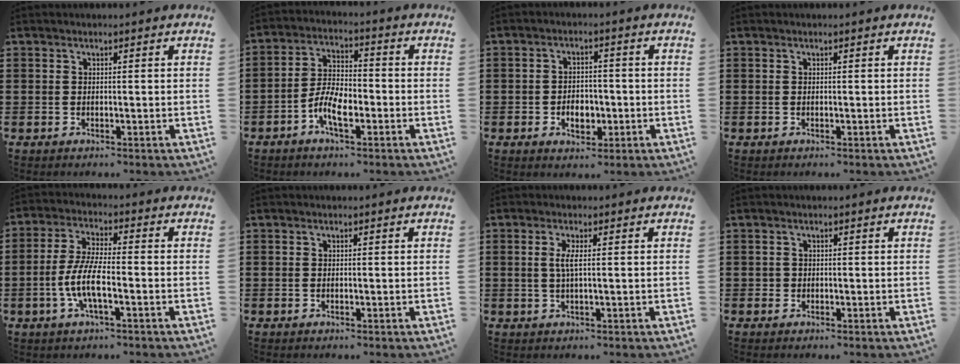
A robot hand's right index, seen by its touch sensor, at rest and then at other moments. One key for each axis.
{"total": 6.3, "fx": -3.0, "fy": 2.6, "fz": 4.9, "tx": -0.116, "ty": 0.000, "tz": -0.063}
{"total": 4.1, "fx": -1.3, "fy": 2.8, "fz": 2.7, "tx": -0.045, "ty": 0.002, "tz": -0.025}
{"total": 0.0}
{"total": 6.9, "fx": -2.5, "fy": 1.6, "fz": 6.3, "tx": -0.147, "ty": -0.013, "tz": -0.054}
{"total": 0.0}
{"total": 2.6, "fx": 0.1, "fy": 0.3, "fz": 2.6, "tx": -0.059, "ty": -0.007, "tz": -0.001}
{"total": 0.7, "fx": -0.1, "fy": 0.7, "fz": 0.1, "tx": -0.004, "ty": 0.005, "tz": -0.002}